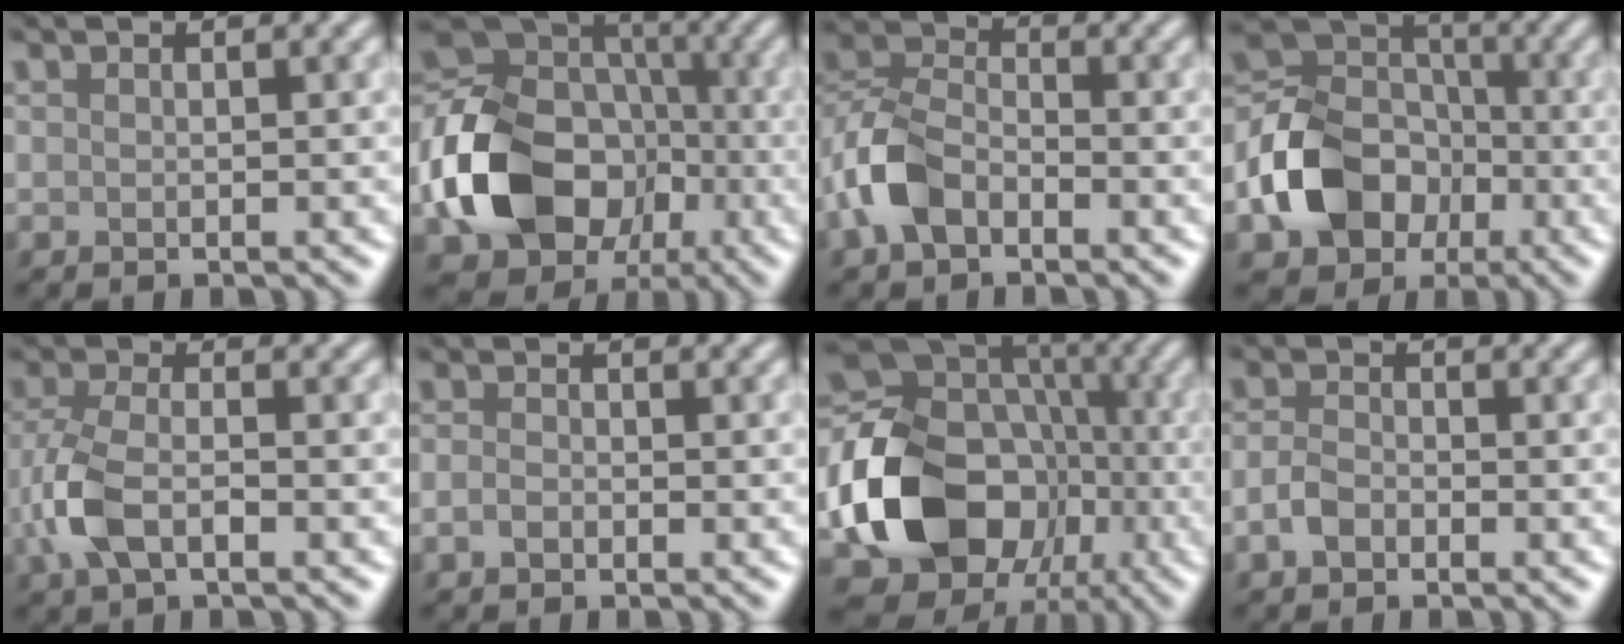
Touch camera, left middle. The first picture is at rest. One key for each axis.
{"total": 12.8, "fx": -3.5, "fy": 10.0, "fz": 7.2, "tx": -0.145, "ty": -0.004, "tz": -0.069}
{"total": 5.5, "fx": -2.6, "fy": 3.5, "fz": 3.4, "tx": -0.076, "ty": 0.009, "tz": -0.064}
{"total": 9.0, "fx": -3.2, "fy": 7.0, "fz": 4.7, "tx": -0.086, "ty": -0.002, "tz": -0.068}
{"total": 4.6, "fx": -1.6, "fy": 2.3, "fz": 3.6, "tx": -0.089, "ty": 0.003, "tz": -0.040}
{"total": 1.2, "fx": -0.5, "fy": 0.9, "fz": 0.6, "tx": -0.013, "ty": 0.002, "tz": -0.016}
{"total": 14.0, "fx": -3.5, "fy": 11.4, "fz": 7.4, "tx": -0.142, "ty": -0.016, "tz": -0.064}
{"total": 2.0, "fx": -1.0, "fy": 1.4, "fz": 1.1, "tx": -0.021, "ty": 0.005, "tz": -0.029}